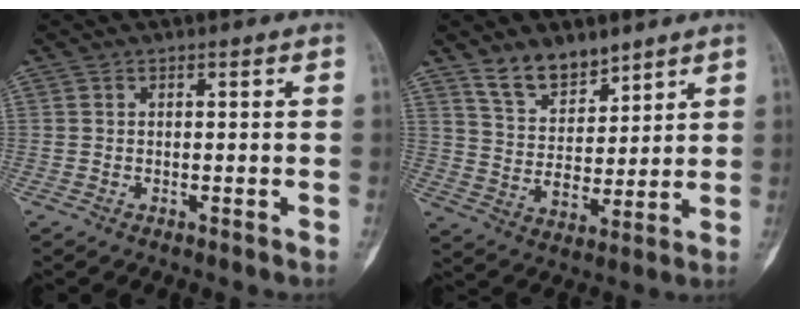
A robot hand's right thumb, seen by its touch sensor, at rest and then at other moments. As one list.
[{"total": 9.9, "force": [7.4, 5.3, 4.0], "torque": [-0.033, -0.058, 0.141]}]